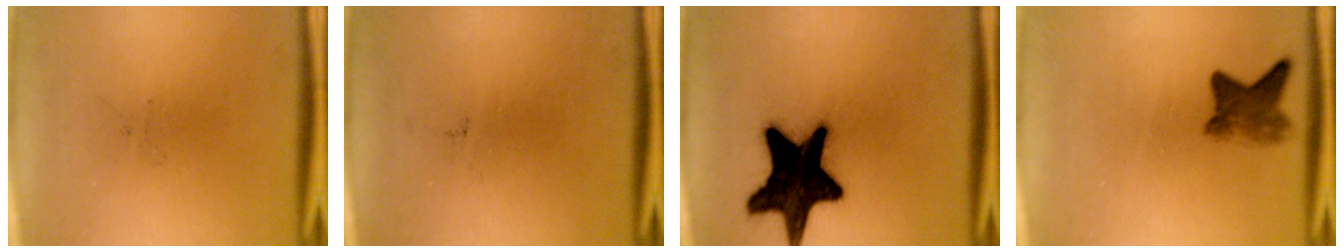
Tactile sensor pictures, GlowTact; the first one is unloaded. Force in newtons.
{"total": 0.0}
{"total": 18.6}
{"total": 4.2}